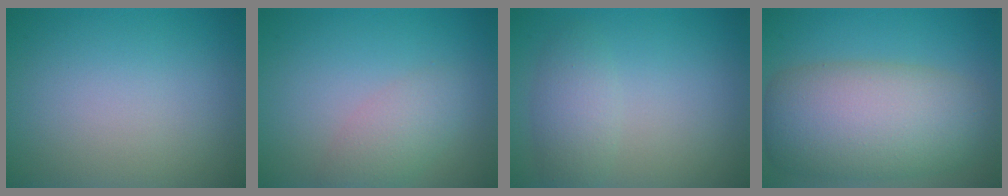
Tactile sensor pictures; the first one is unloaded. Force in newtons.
{"total": 2.7, "press": 2.7, "slide": 0.1}
{"total": 2.5, "press": 2.5, "slide": 0.1}
{"total": 10.4, "press": 10.3, "slide": 0.5}